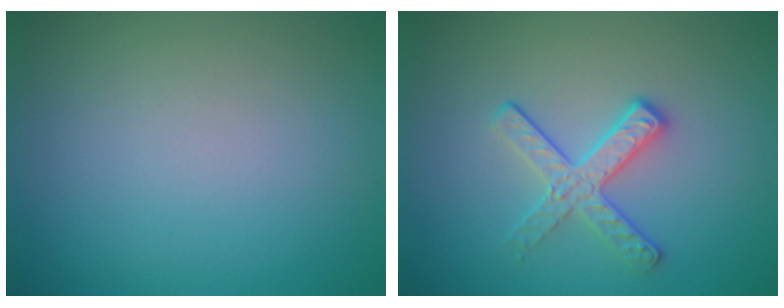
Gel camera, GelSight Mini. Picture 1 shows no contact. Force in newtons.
{"total": 2.9, "press": 2.6, "slide": 1.4}